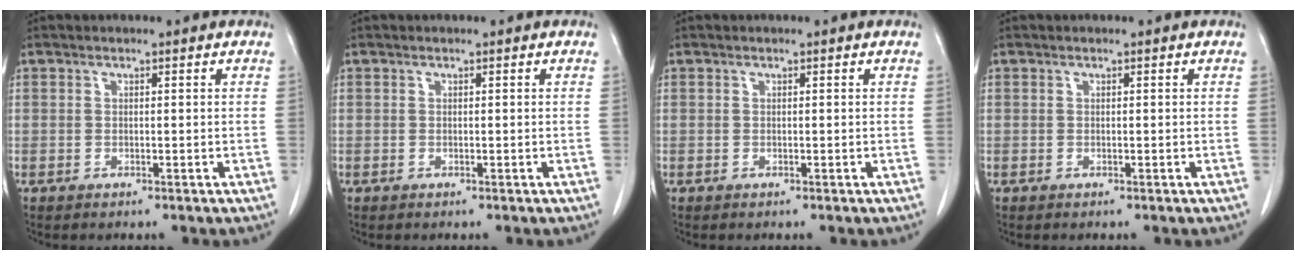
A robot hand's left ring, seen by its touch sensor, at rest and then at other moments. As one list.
[{"total": 0.0}, {"total": 0.0}, {"total": 0.0}]